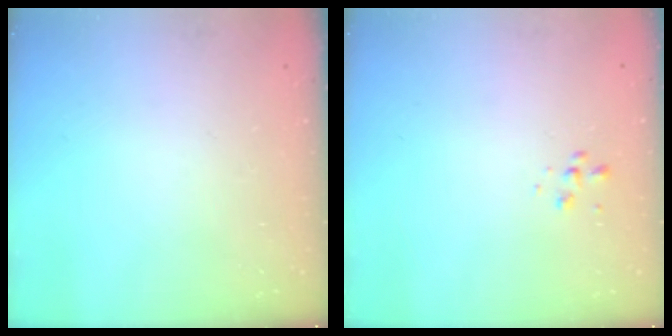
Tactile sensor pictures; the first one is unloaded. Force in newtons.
{"total": 0.5, "press": 0.5, "slide": 0.0}